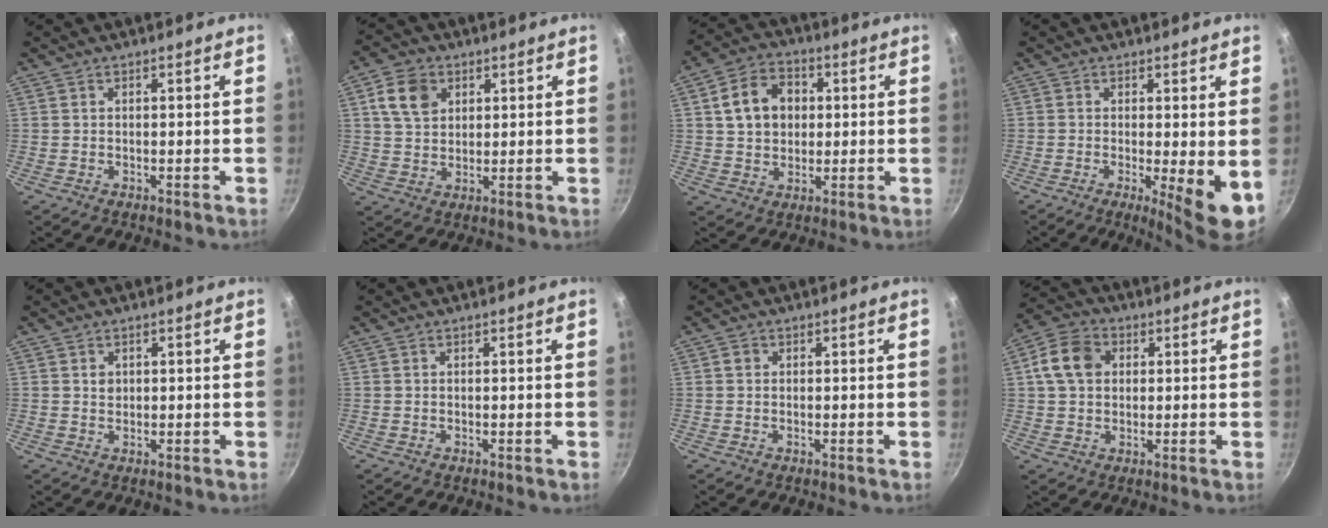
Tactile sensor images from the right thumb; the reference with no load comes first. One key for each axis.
{"total": 8.0, "fx": 3.0, "fy": 6.0, "fz": 4.4, "tx": -0.062, "ty": 0.002, "tz": 0.053}
{"total": 10.7, "fx": 2.1, "fy": 8.4, "fz": 6.3, "tx": -0.086, "ty": 0.014, "tz": 0.030}
{"total": 7.0, "fx": -0.7, "fy": 1.3, "fz": 6.9, "tx": -0.094, "ty": -0.015, "tz": -0.005}
{"total": 1.5, "fx": 0.5, "fy": 1.3, "fz": 0.6, "tx": -0.006, "ty": 0.000, "tz": 0.007}
{"total": 0.0}
{"total": 1.3, "fx": 0.3, "fy": 1.1, "fz": 0.5, "tx": -0.007, "ty": 0.004, "tz": 0.003}
{"total": 9.0, "fx": 1.8, "fy": 7.1, "fz": 5.2, "tx": -0.081, "ty": 0.013, "tz": 0.021}